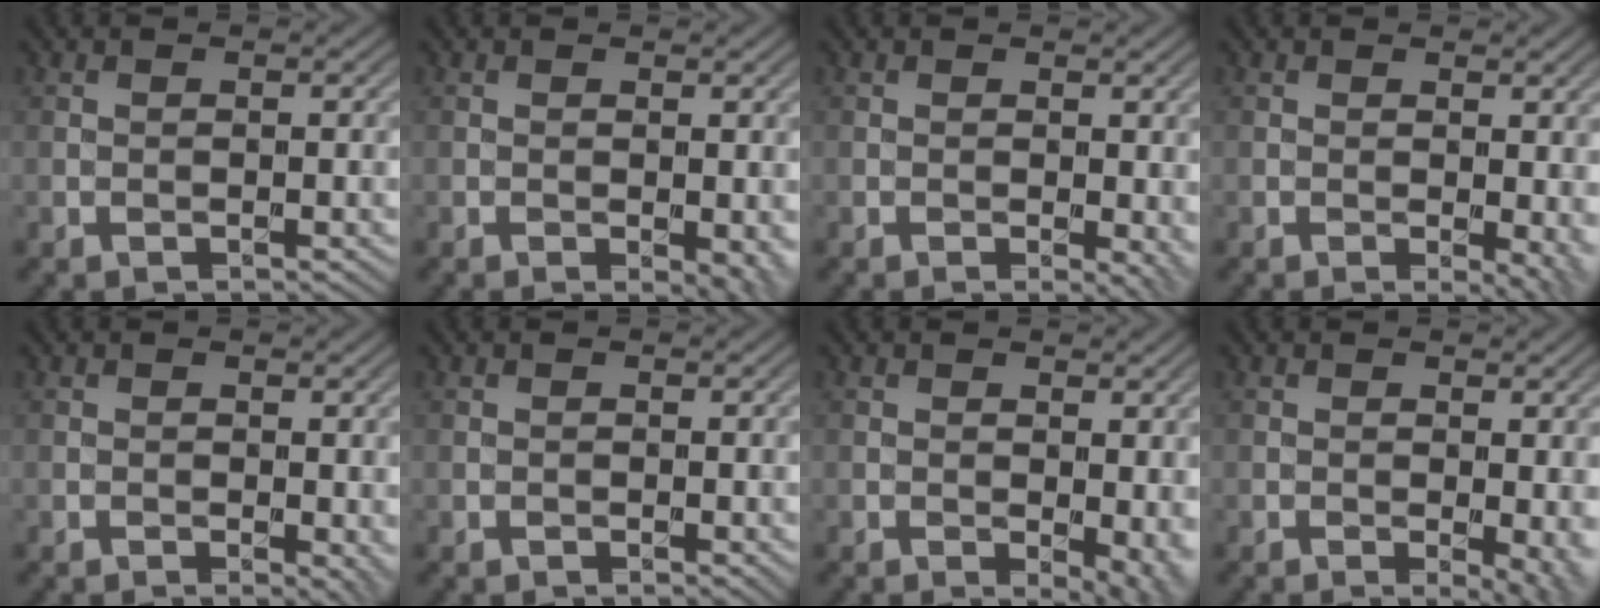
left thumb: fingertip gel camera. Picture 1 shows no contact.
{"total": 2.9, "force": [-0.8, 1.2, 2.5], "torque": [-0.031, -0.011, -0.007]}
{"total": 2.7, "force": [-0.1, 1.2, 2.4], "torque": [-0.027, -0.005, -0.001]}
{"total": 3.9, "force": [-0.2, 1.8, 3.5], "torque": [-0.042, -0.007, -0.001]}
{"total": 2.1, "force": [-0.2, 1.0, 1.8], "torque": [-0.019, -0.008, 0.000]}
{"total": 0.6, "force": [0.0, 0.4, 0.4], "torque": [-0.002, -0.003, 0.000]}
{"total": 4.7, "force": [-0.3, 2.2, 4.2], "torque": [-0.054, -0.010, 0.002]}
{"total": 4.2, "force": [-0.3, 1.3, 4.0], "torque": [-0.048, -0.006, -0.002]}